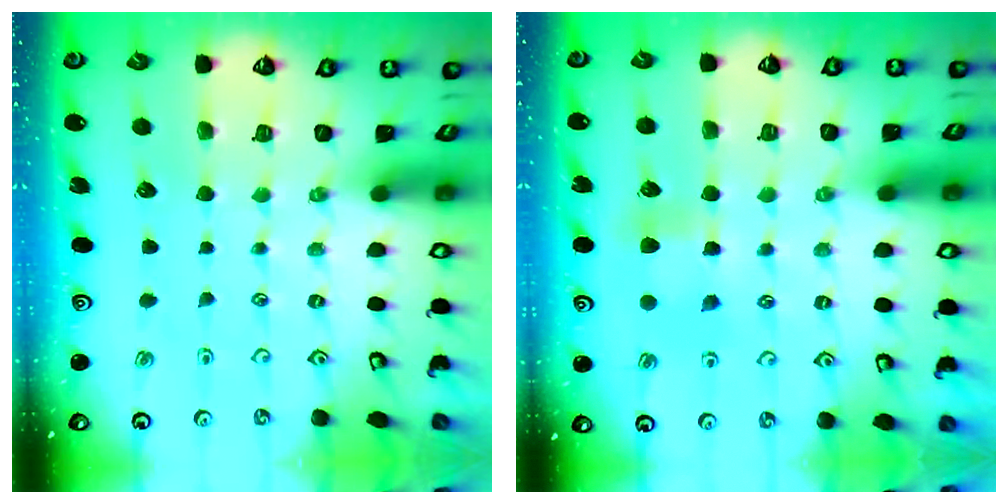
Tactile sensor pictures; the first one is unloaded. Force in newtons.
{"total": 5.9, "press": 5.9, "slide": 0.5}